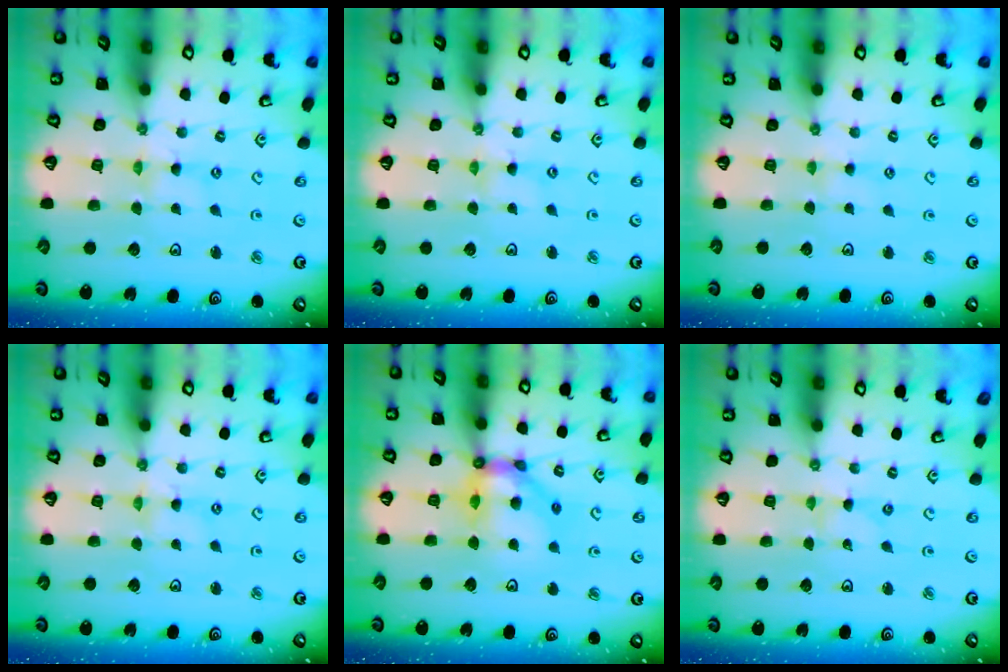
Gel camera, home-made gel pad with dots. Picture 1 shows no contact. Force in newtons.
{"total": 1.4, "press": 1.4, "slide": 0.2}
{"total": 2.5, "press": 2.5, "slide": 0.4}
{"total": 0.0}
{"total": 12.6, "press": 12.5, "slide": 1.4}
{"total": 0.0}